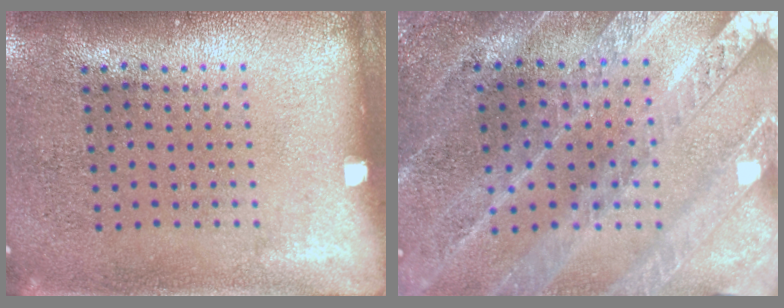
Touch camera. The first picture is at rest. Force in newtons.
{"total": 2.4, "press": 2.4, "slide": 0.4}